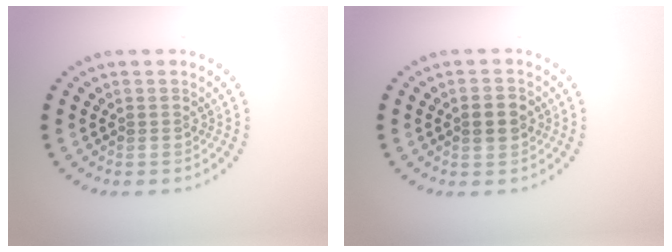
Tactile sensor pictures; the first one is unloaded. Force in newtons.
{"total": 2.5, "press": 2.5, "slide": 0.2}